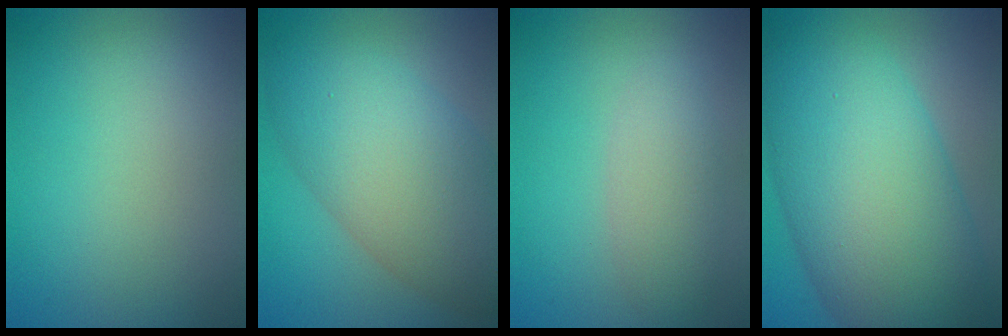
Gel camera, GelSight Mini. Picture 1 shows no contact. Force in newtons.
{"total": 9.9, "press": 9.9, "slide": 0.4}
{"total": 2.7, "press": 2.7, "slide": 0.2}
{"total": 14.0, "press": 14.0, "slide": 0.1}